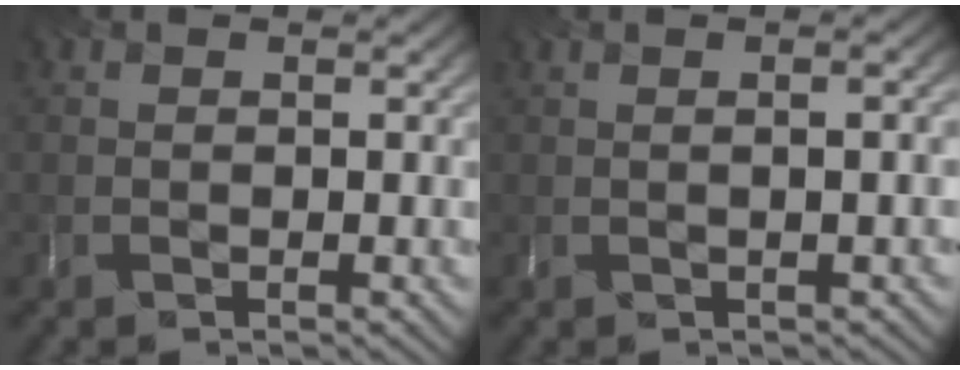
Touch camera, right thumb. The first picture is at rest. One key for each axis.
{"total": 2.5, "fx": 0.4, "fy": 0.7, "fz": 2.4, "tx": -0.023, "ty": 0.012, "tz": -0.009}